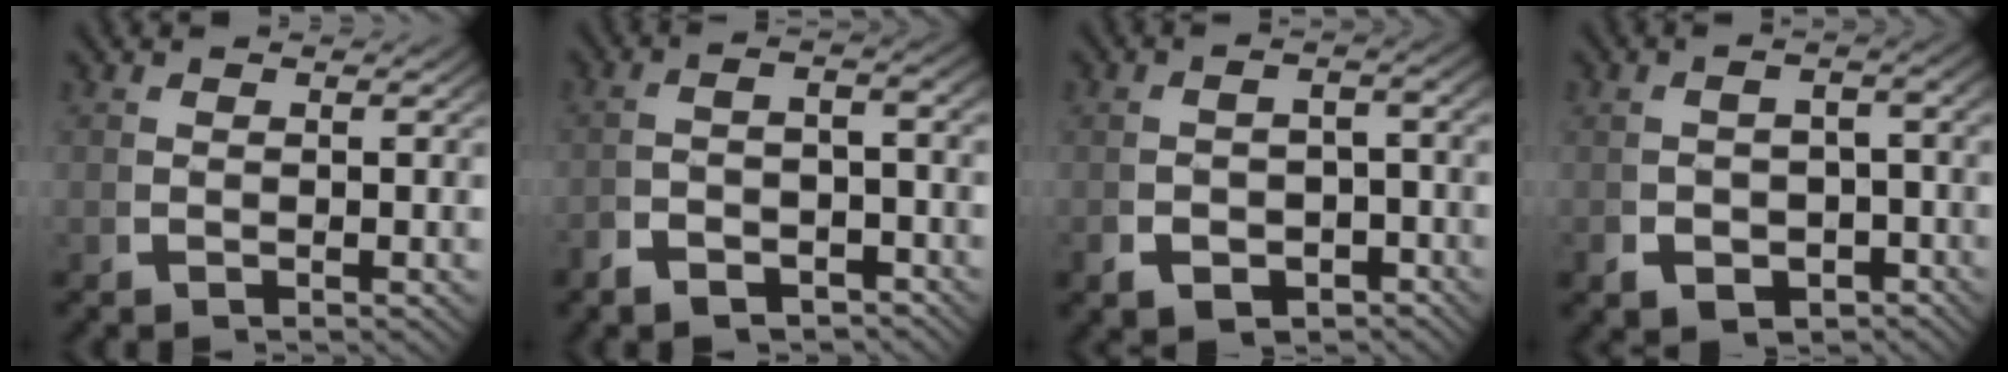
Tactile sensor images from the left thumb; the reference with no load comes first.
{"total": 3.7, "force": [-2.1, 1.6, 2.6], "torque": [-0.043, 0.003, -0.036]}
{"total": 4.5, "force": [-2.1, 2.9, 2.9], "torque": [-0.045, -0.014, -0.026]}
{"total": 5.0, "force": [-2.0, 3.3, 3.2], "torque": [-0.049, -0.020, -0.021]}